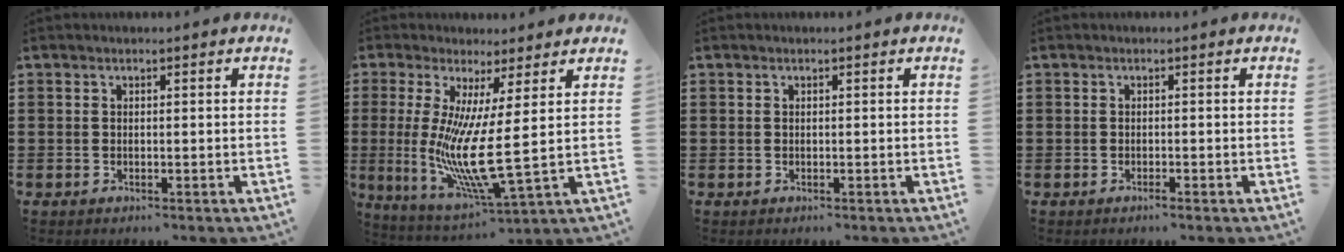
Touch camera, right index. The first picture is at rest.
{"total": 10.3, "force": [1.1, 0.4, 10.2], "torque": [-0.194, -0.036, 0.016]}
{"total": 0.0}
{"total": 0.5, "force": [-0.5, 0.0, 0.2], "torque": [-0.005, -0.001, -0.010]}